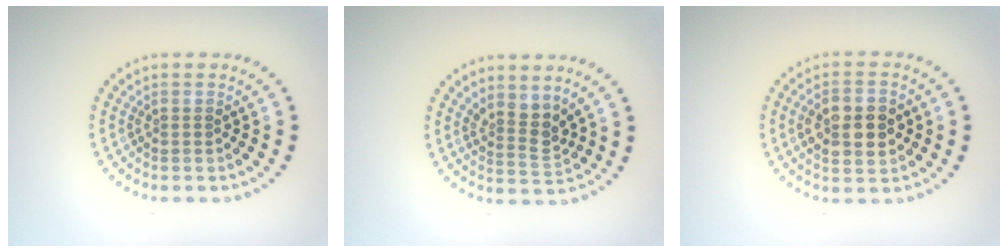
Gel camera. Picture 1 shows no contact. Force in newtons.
{"total": 2.5, "press": 1.8, "slide": 1.7}
{"total": 4.8, "press": 4.8, "slide": 0.2}